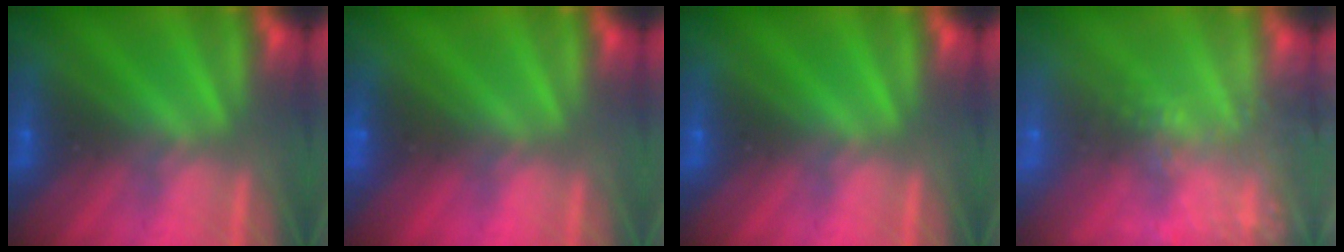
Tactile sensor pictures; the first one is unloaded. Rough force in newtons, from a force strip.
{"total": 2.4}
{"total": 0.0}
{"total": 8.6}